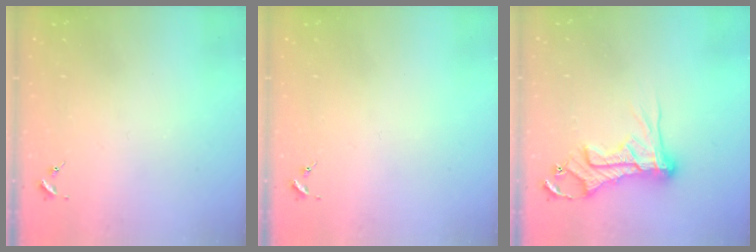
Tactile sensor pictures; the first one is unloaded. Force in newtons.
{"total": 0.0}
{"total": 14.3, "press": 14.2, "slide": 1.6}